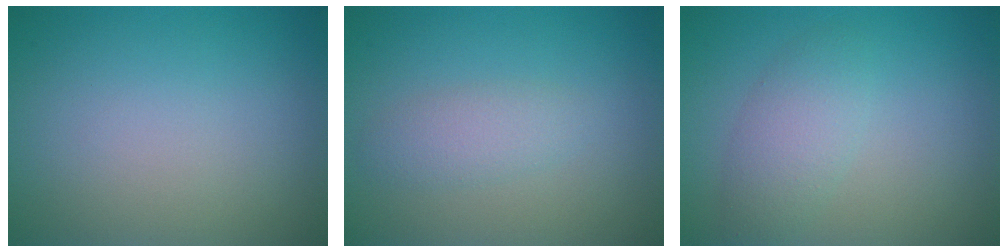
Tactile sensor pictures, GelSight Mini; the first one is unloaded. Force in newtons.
{"total": 2.0, "press": 2.0, "slide": 0.1}
{"total": 2.8, "press": 2.8, "slide": 0.1}